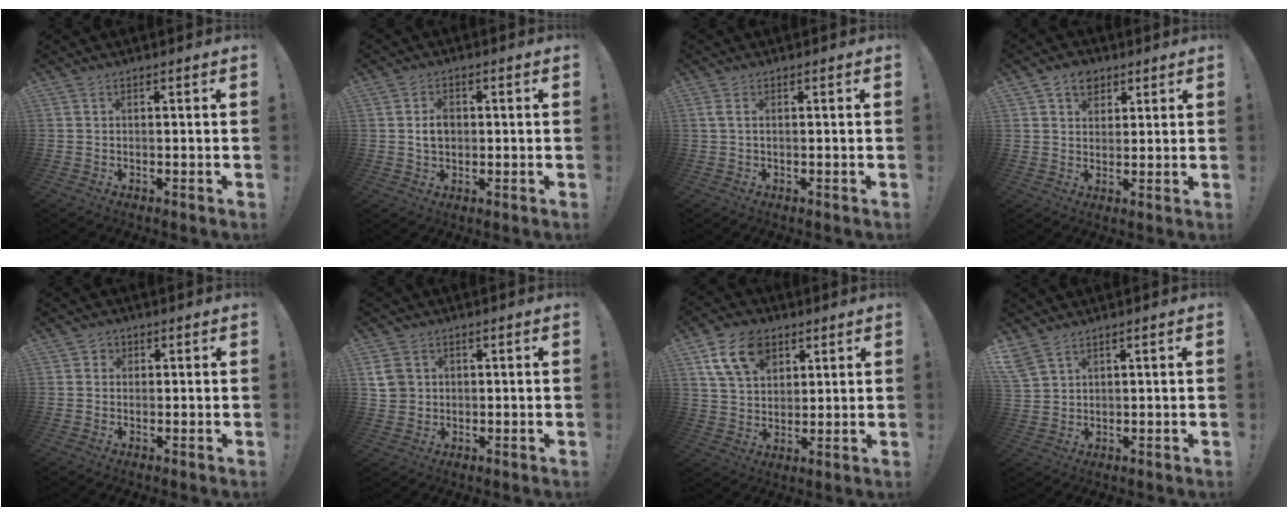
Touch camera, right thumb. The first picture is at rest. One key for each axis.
{"total": 4.4, "fx": 0.1, "fy": 3.1, "fz": 3.0, "tx": -0.036, "ty": -0.001, "tz": -0.002}
{"total": 1.4, "fx": 0.2, "fy": 0.0, "fz": 1.4, "tx": -0.027, "ty": 0.000, "tz": 0.003}
{"total": 6.1, "fx": 3.4, "fy": 4.6, "fz": 2.0, "tx": -0.015, "ty": -0.017, "tz": 0.062}
{"total": 2.0, "fx": 0.3, "fy": 1.9, "fz": 0.5, "tx": -0.010, "ty": 0.002, "tz": 0.004}
{"total": 5.9, "fx": 1.7, "fy": 5.2, "fz": 2.3, "tx": -0.038, "ty": 0.000, "tz": 0.037}
{"total": 13.8, "fx": 6.8, "fy": 9.5, "fz": 7.4, "tx": -0.124, "ty": -0.019, "tz": 0.132}
{"total": 5.2, "fx": 3.9, "fy": 2.5, "fz": 2.4, "tx": -0.052, "ty": -0.014, "tz": 0.079}